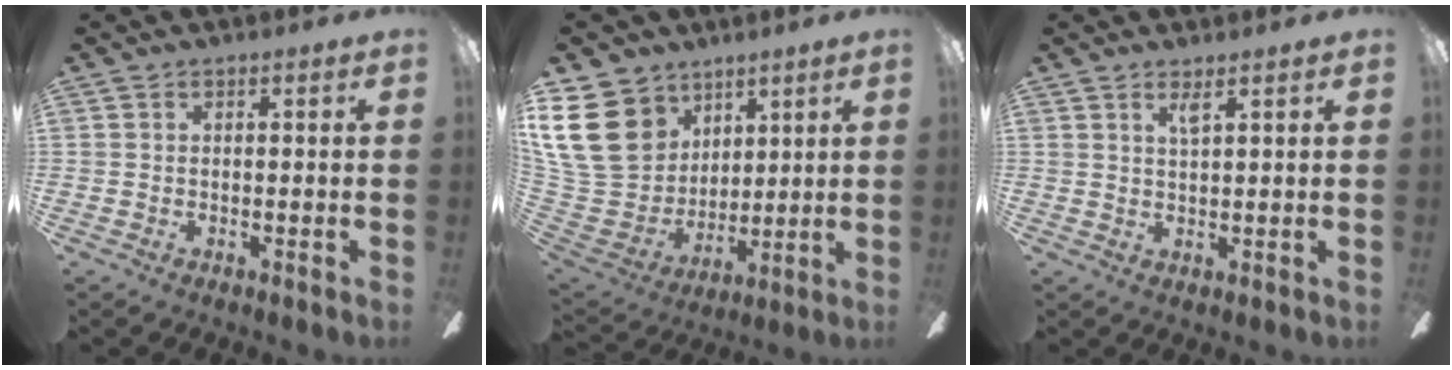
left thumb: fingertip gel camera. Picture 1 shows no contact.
{"total": 19.1, "force": [8.6, 14.6, 8.8], "torque": [-0.210, -0.038, 0.166]}
{"total": 2.5, "force": [2.0, 0.1, 1.6], "torque": [-0.037, 0.000, 0.034]}